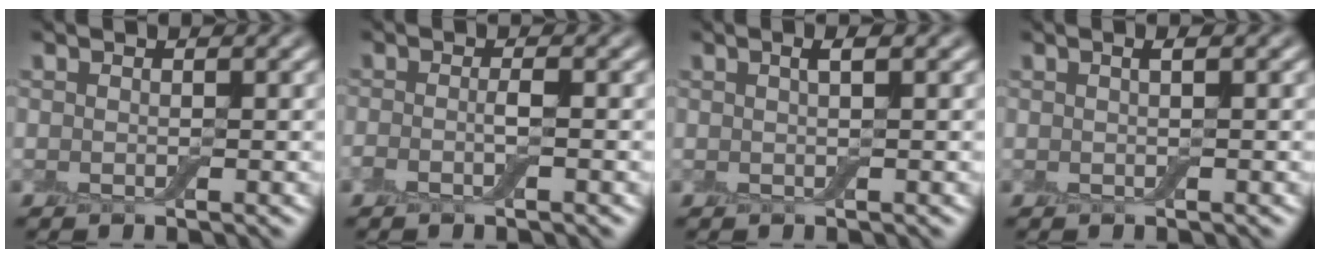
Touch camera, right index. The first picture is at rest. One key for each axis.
{"total": 1.5, "fx": -0.6, "fy": 0.3, "fz": 1.3, "tx": -0.026, "ty": 0.001, "tz": -0.015}
{"total": 1.3, "fx": 0.5, "fy": 0.3, "fz": 1.2, "tx": -0.021, "ty": 0.002, "tz": 0.004}
{"total": 0.8, "fx": 0.3, "fy": 0.1, "fz": 0.8, "tx": -0.016, "ty": 0.004, "tz": 0.002}